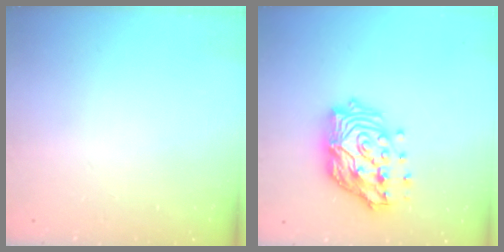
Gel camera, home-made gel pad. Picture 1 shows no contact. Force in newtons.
{"total": 17.9, "press": 17.8, "slide": 1.7}